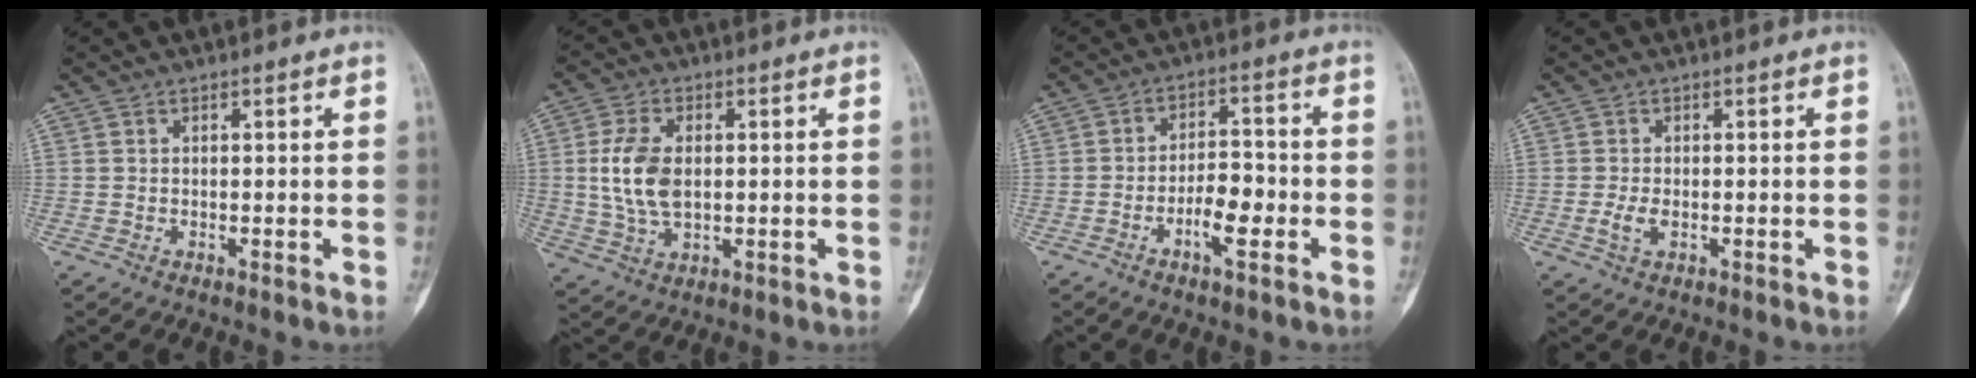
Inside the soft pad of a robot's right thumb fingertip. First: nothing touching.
{"total": 9.3, "force": [0.7, 5.5, 7.5], "torque": [-0.154, -0.002, 0.019]}
{"total": 7.0, "force": [-2.8, 2.7, 5.9], "torque": [-0.093, 0.025, -0.049]}
{"total": 2.5, "force": [-0.6, 1.3, 2.0], "torque": [-0.050, -0.002, -0.012]}